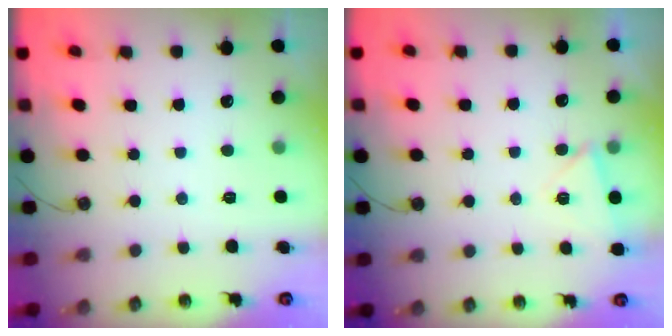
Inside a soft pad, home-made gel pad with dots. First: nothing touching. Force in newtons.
{"total": 4.4, "press": 3.5, "slide": 2.7}